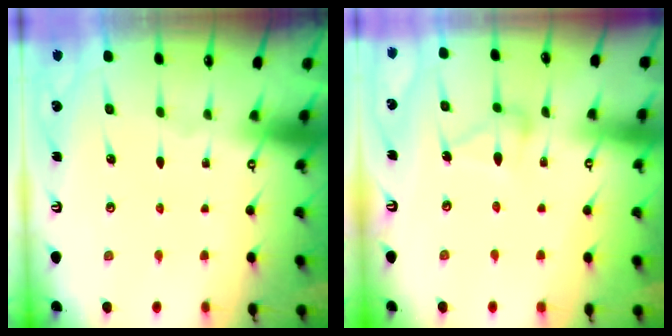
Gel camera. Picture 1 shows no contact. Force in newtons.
{"total": 9.5, "press": 9.5, "slide": 0.4}